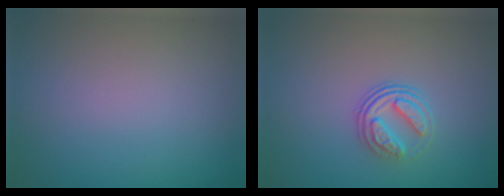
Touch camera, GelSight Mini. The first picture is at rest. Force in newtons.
{"total": 3.1, "press": 2.6, "slide": 1.7}